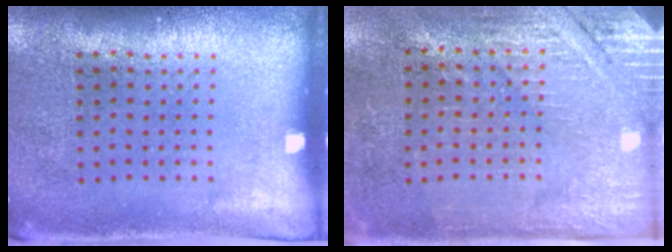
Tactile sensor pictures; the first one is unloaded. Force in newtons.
{"total": 2.8, "press": 2.7, "slide": 0.9}